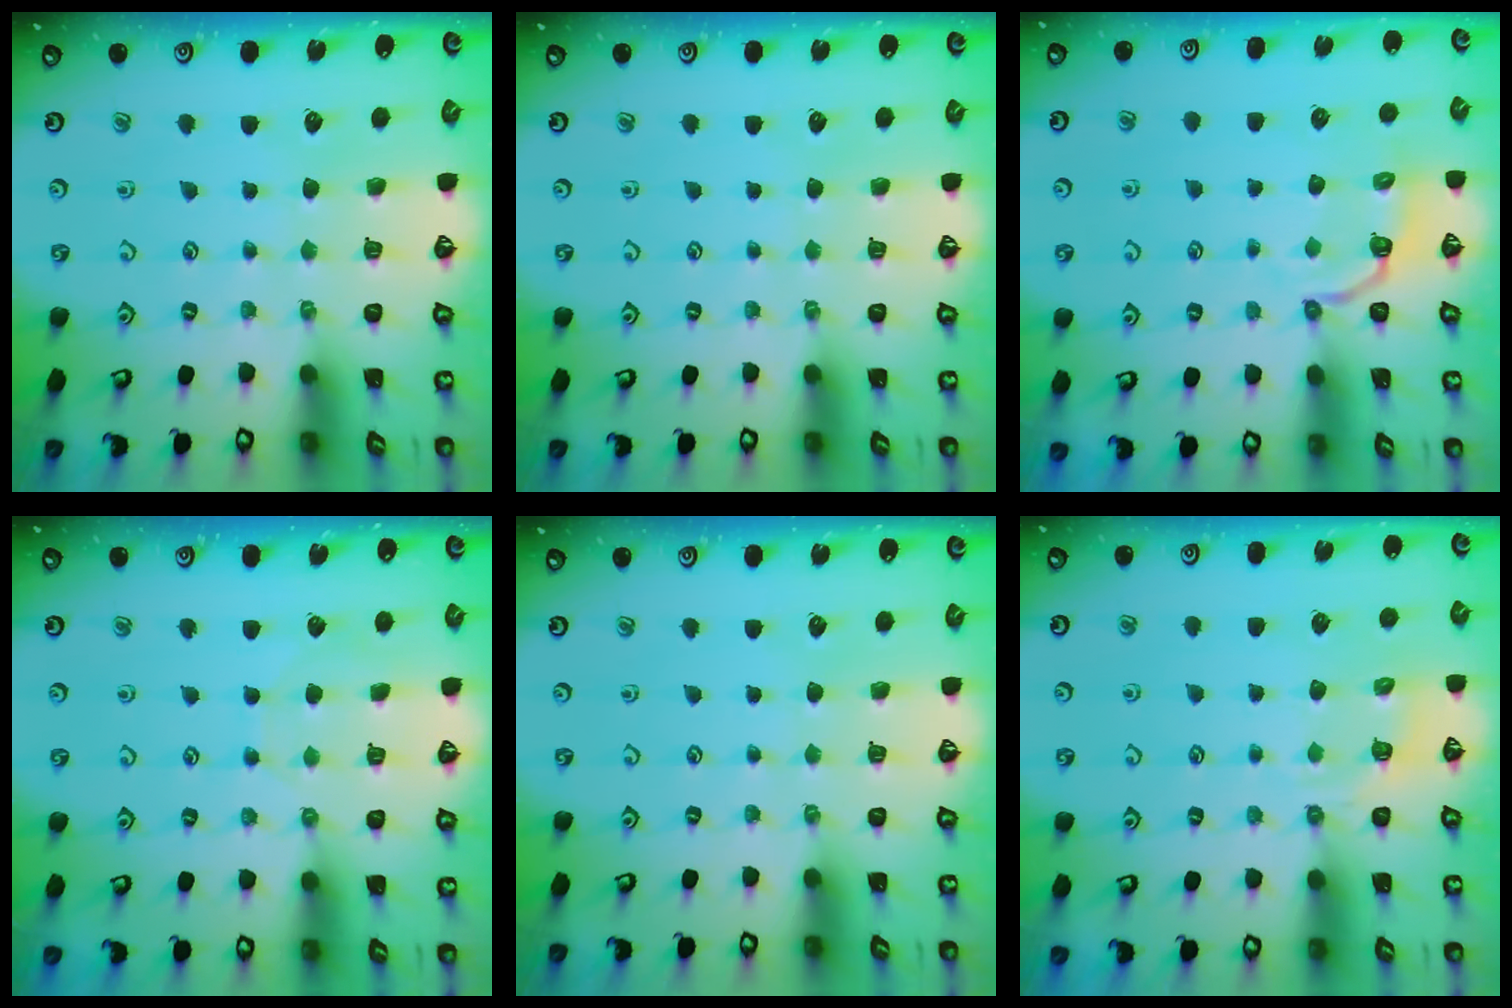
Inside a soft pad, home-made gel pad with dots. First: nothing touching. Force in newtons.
{"total": 0.0}
{"total": 3.1, "press": 1.6, "slide": 2.6}
{"total": 3.1, "press": 3.1, "slide": 0.4}
{"total": 0.0}
{"total": 3.6, "press": 3.1, "slide": 1.8}